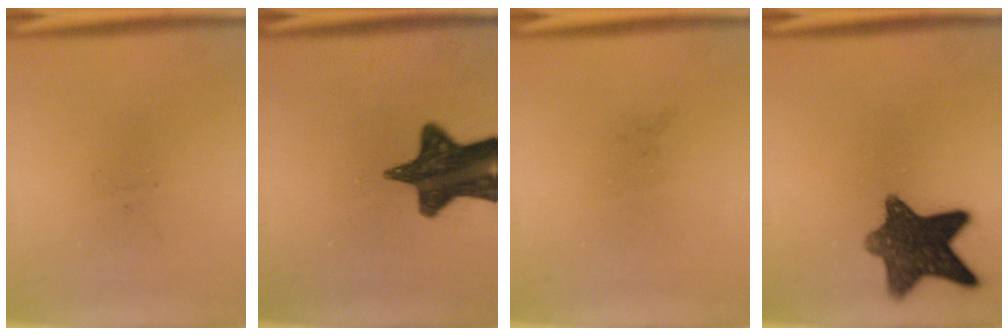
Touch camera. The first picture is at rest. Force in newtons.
{"total": 14.8}
{"total": 0.0}
{"total": 11.3}